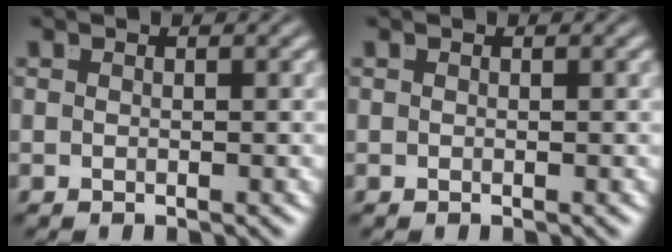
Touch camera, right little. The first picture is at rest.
{"total": 0.0}